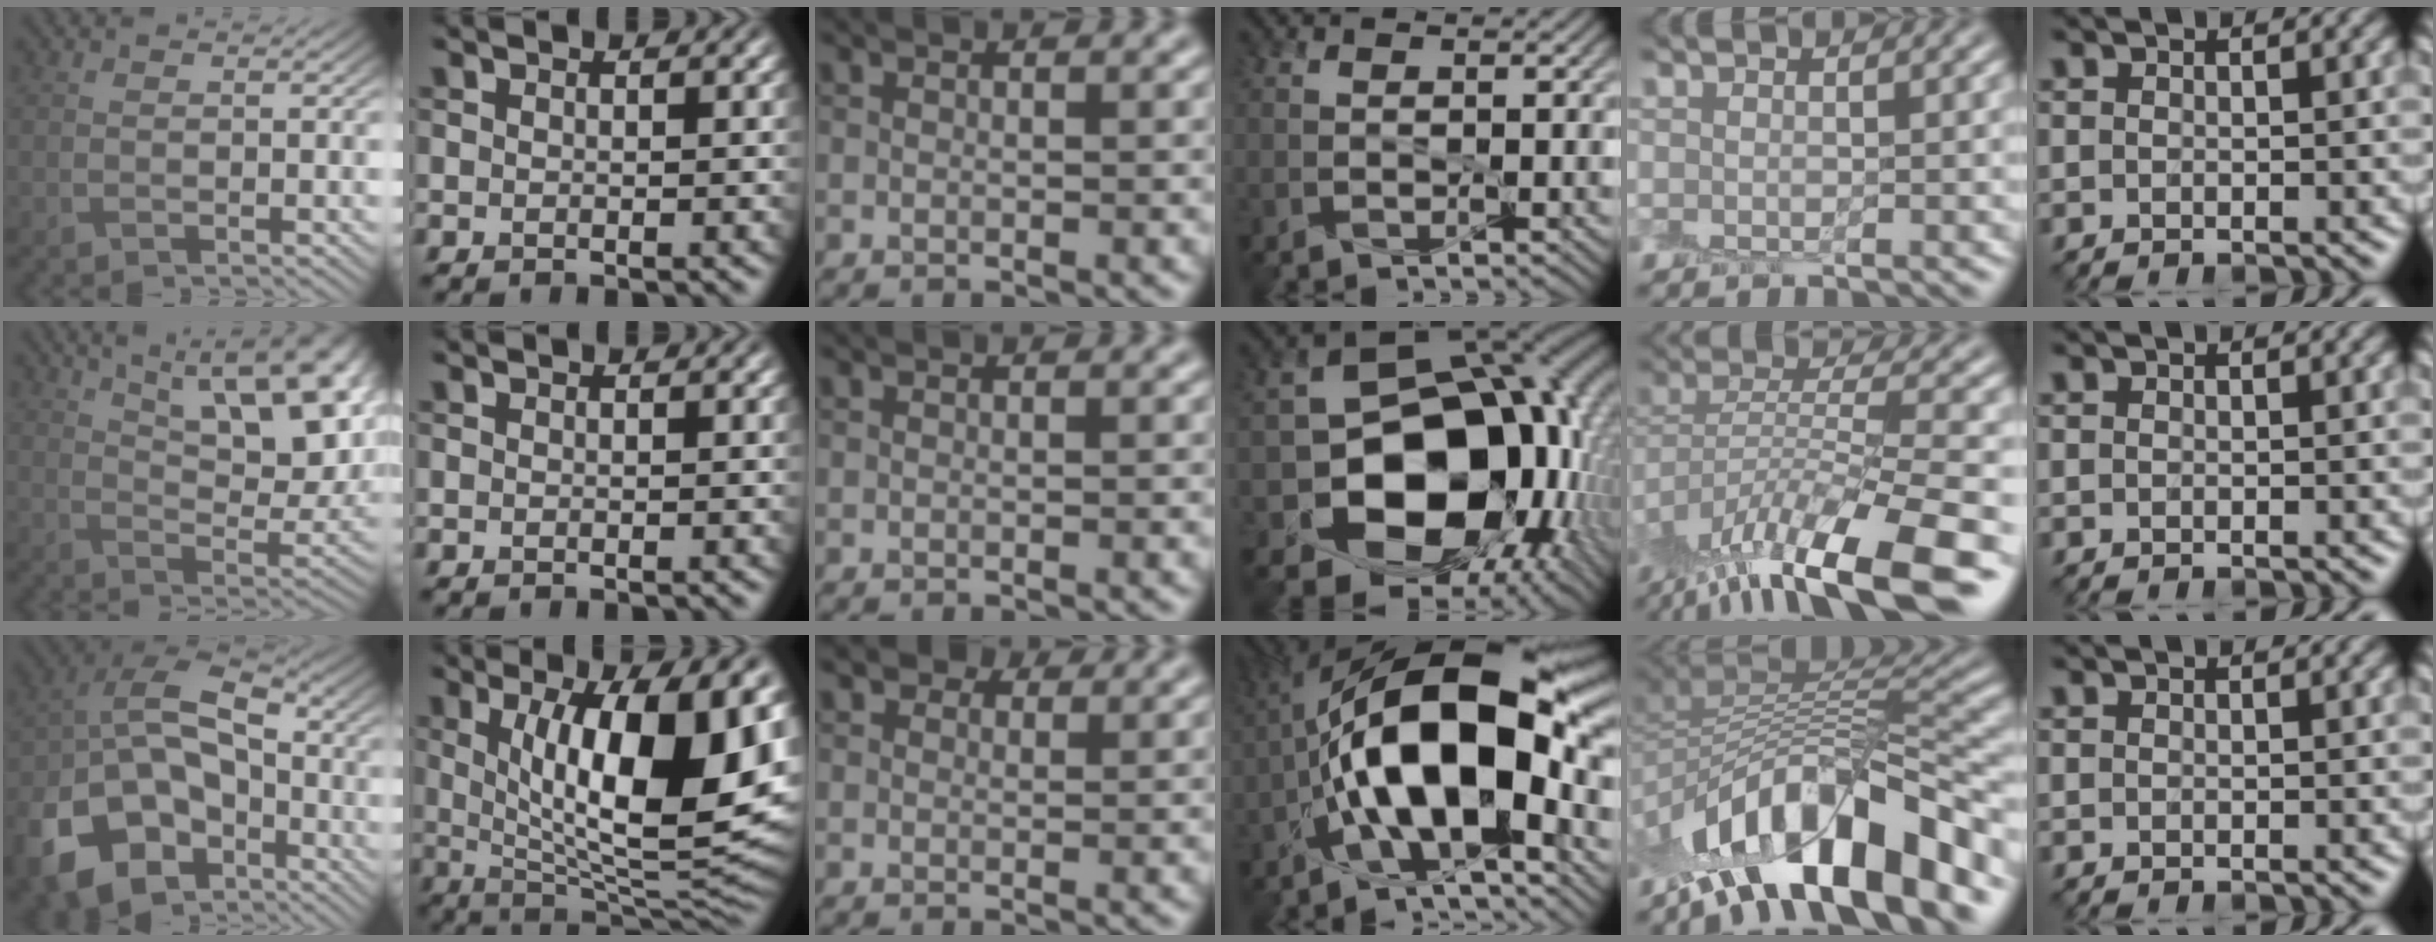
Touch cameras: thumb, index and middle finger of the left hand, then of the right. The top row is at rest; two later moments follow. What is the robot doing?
{"motion": "peel", "object": "plastic screen protector"}